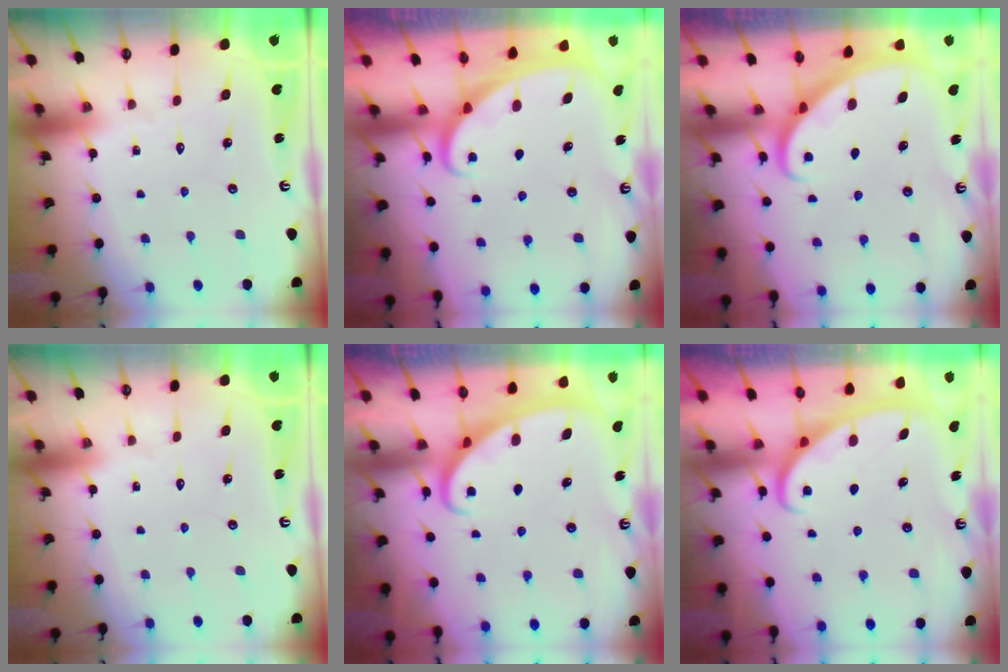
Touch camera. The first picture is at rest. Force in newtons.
{"total": 1.8, "press": 1.8, "slide": 0.1}
{"total": 2.7, "press": 2.7, "slide": 0.2}
{"total": 0.0}
{"total": 2.5, "press": 2.5, "slide": 0.4}
{"total": 3.0, "press": 2.9, "slide": 0.4}